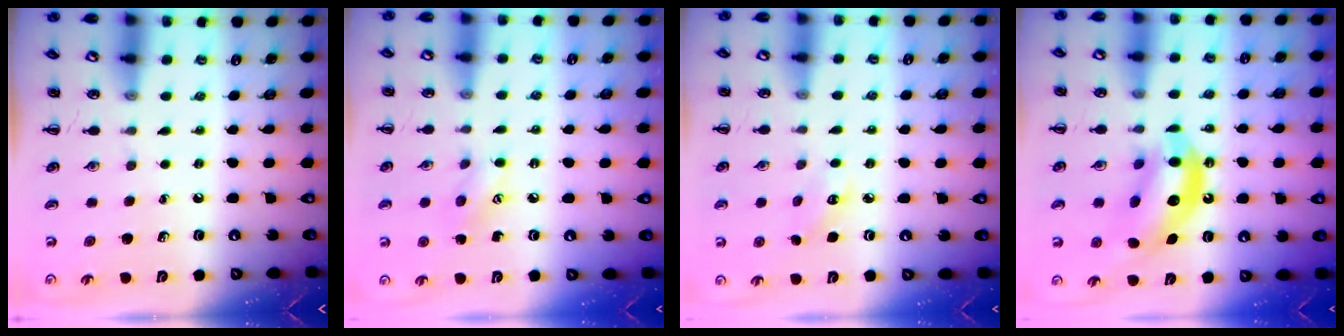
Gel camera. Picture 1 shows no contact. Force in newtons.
{"total": 5.6, "press": 5.5, "slide": 1.1}
{"total": 3.6, "press": 3.5, "slide": 0.9}
{"total": 13.4, "press": 12.9, "slide": 3.7}